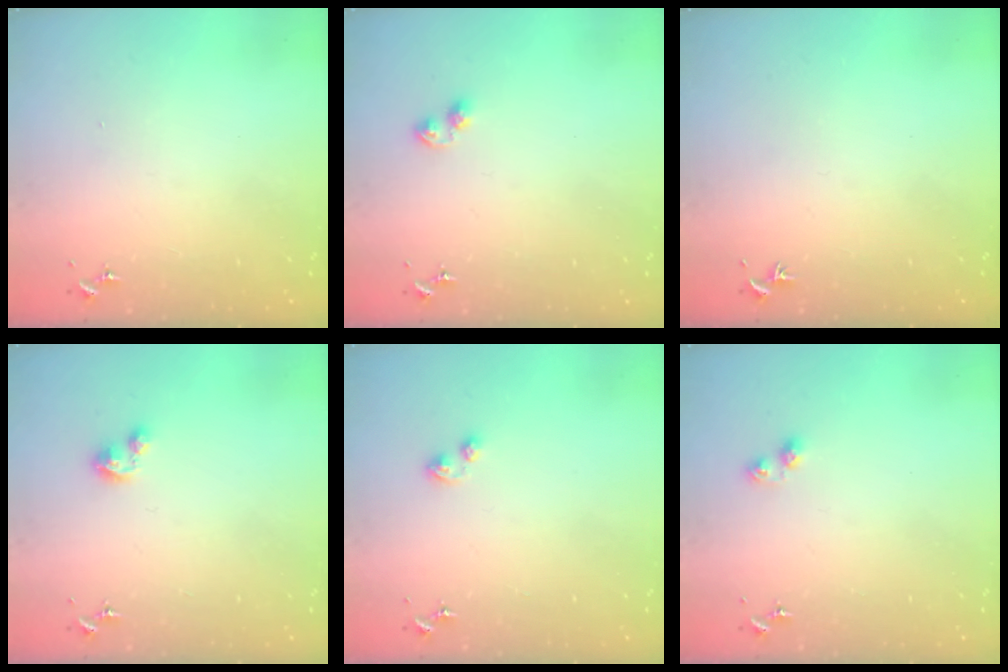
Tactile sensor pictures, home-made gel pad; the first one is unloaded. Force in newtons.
{"total": 3.7, "press": 3.7, "slide": 0.4}
{"total": 0.0}
{"total": 4.0, "press": 4.0, "slide": 0.4}
{"total": 5.2, "press": 5.1, "slide": 0.4}
{"total": 4.6, "press": 4.6, "slide": 0.2}